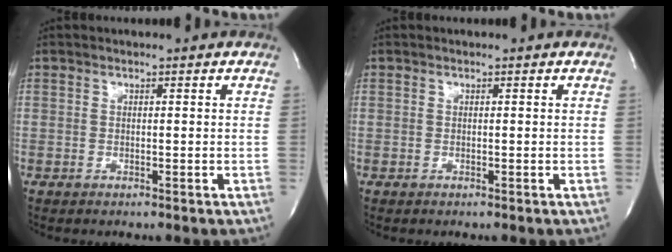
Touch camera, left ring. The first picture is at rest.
{"total": 0.0}